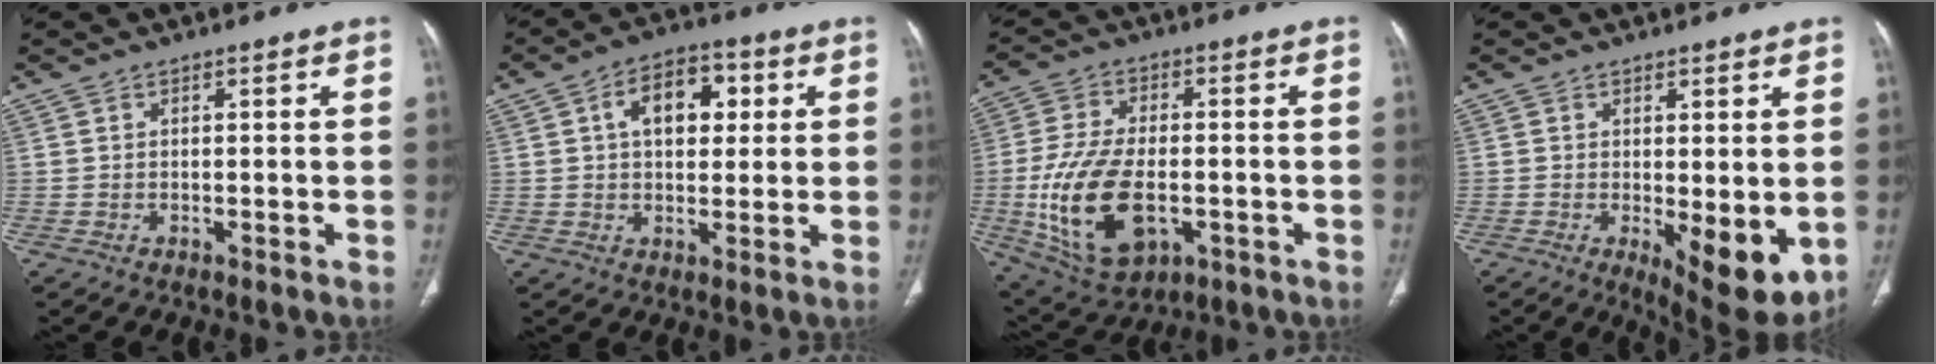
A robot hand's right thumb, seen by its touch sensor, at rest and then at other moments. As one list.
[{"total": 10.5, "force": [2.8, 6.4, 7.8], "torque": [-0.093, 0.011, 0.039]}, {"total": 17.2, "force": [-3.5, 9.6, 13.8], "torque": [-0.263, 0.001, -0.047]}, {"total": 9.5, "force": [-1.6, 3.4, 8.7], "torque": [-0.113, -0.026, -0.011]}]